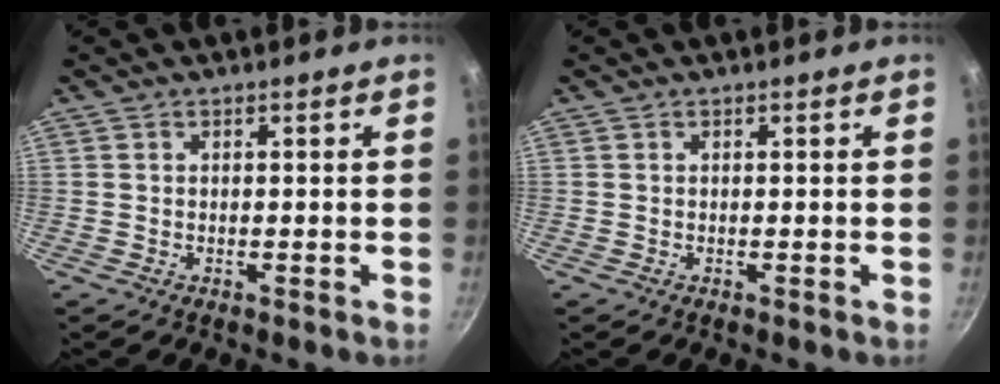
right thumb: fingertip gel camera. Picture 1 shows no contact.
{"total": 0.0}